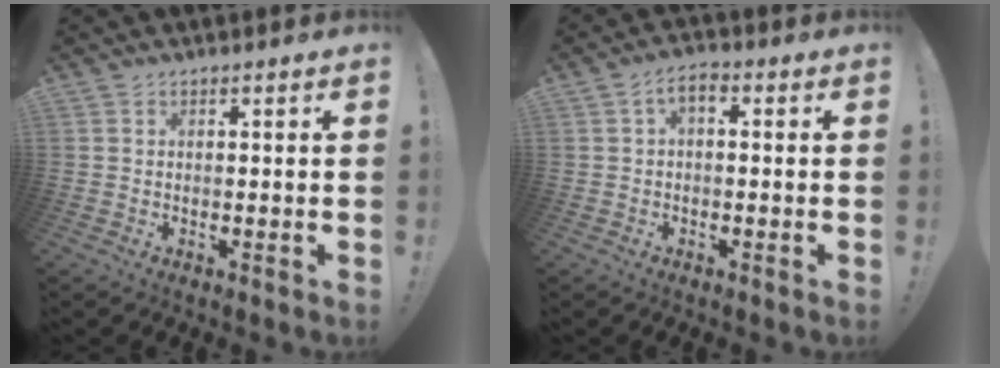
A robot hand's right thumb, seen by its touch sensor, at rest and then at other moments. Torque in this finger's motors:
{"motor_torque": [0.02, 0.08, 0.16, 0.13, 0.14]}